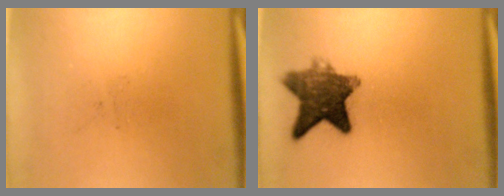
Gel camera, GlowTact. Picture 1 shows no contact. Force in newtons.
{"total": 8.9}